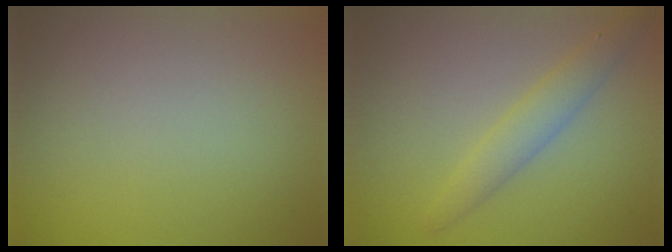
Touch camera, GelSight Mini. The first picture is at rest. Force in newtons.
{"total": 2.8, "press": 2.8, "slide": 0.1}